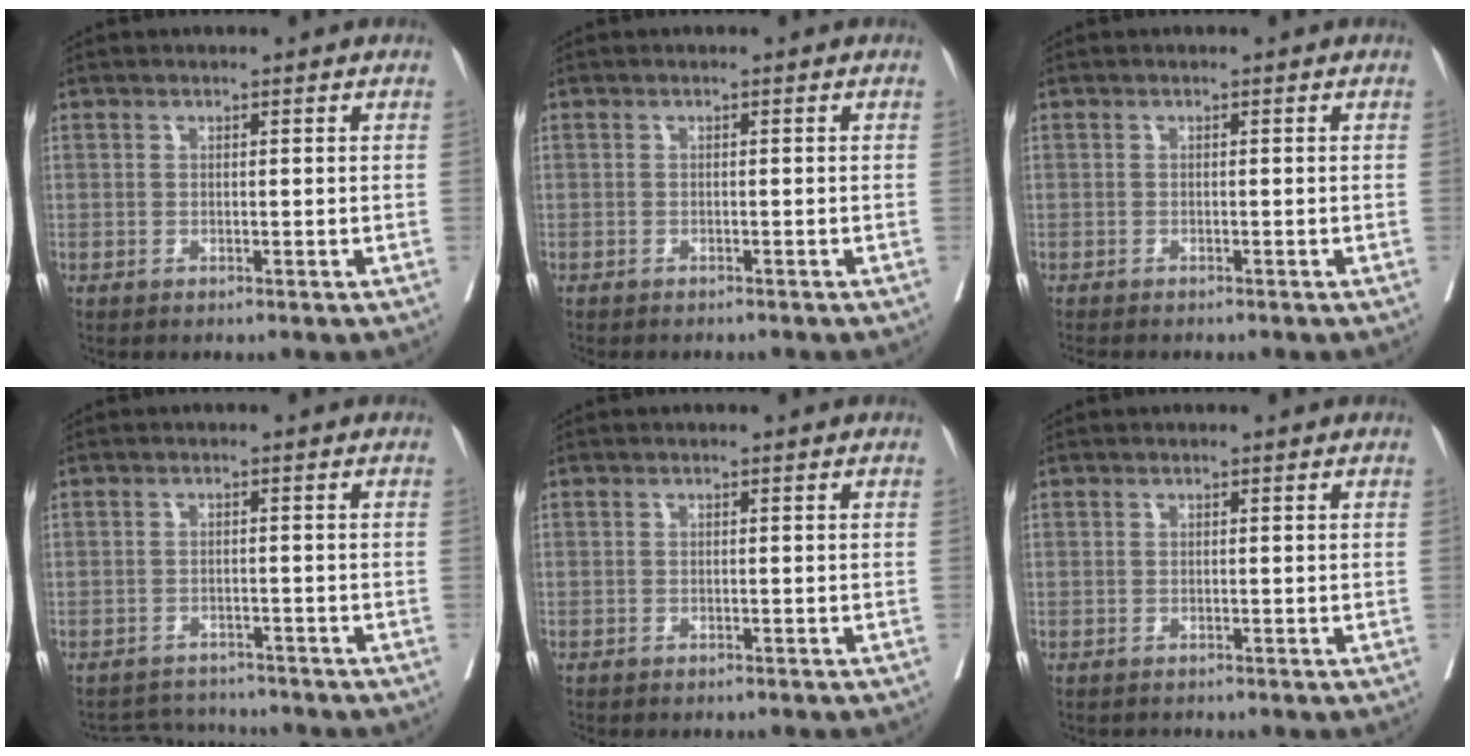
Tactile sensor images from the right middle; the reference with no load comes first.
{"total": 3.4, "force": [-3.1, 0.8, 1.3], "torque": [-0.017, -0.004, -0.038]}
{"total": 4.0, "force": [-3.5, 0.9, 1.8], "torque": [-0.023, -0.008, -0.045]}
{"total": 4.6, "force": [-4.5, 0.6, -0.6], "torque": [0.008, 0.006, -0.068]}
{"total": 1.8, "force": [-1.6, 0.5, 0.6], "torque": [-0.013, -0.003, -0.021]}
{"total": 0.6, "force": [-0.5, 0.3, -0.1], "torque": [-0.005, 0.001, -0.008]}